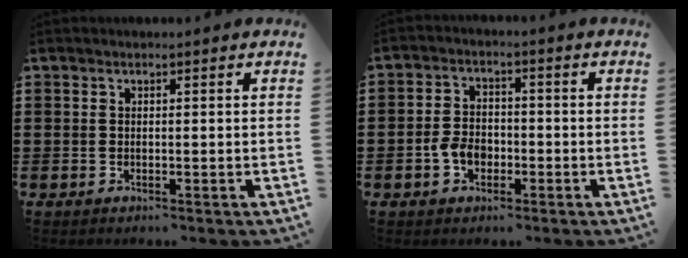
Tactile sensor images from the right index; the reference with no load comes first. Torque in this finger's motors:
{"motor_torque": [1.06, 1.08, 0.32, 0.09]}